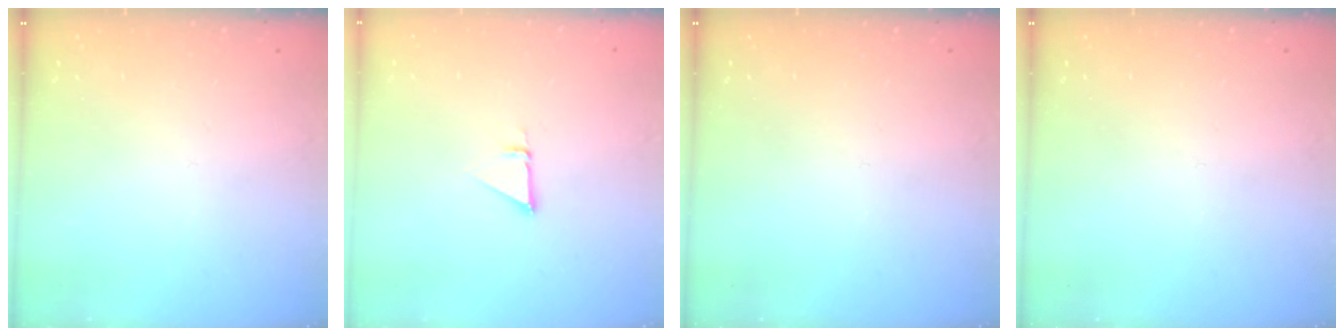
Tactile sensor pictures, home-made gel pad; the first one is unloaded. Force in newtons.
{"total": 2.3, "press": 2.3, "slide": 0.1}
{"total": 0.0}
{"total": 0.0}